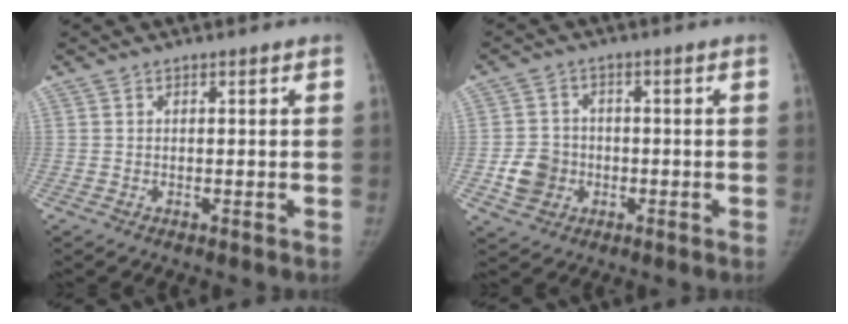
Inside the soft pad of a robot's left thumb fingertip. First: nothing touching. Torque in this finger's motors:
{"motor_torque": [0.14, 0.09, 0.26, -0.33, 0.15]}